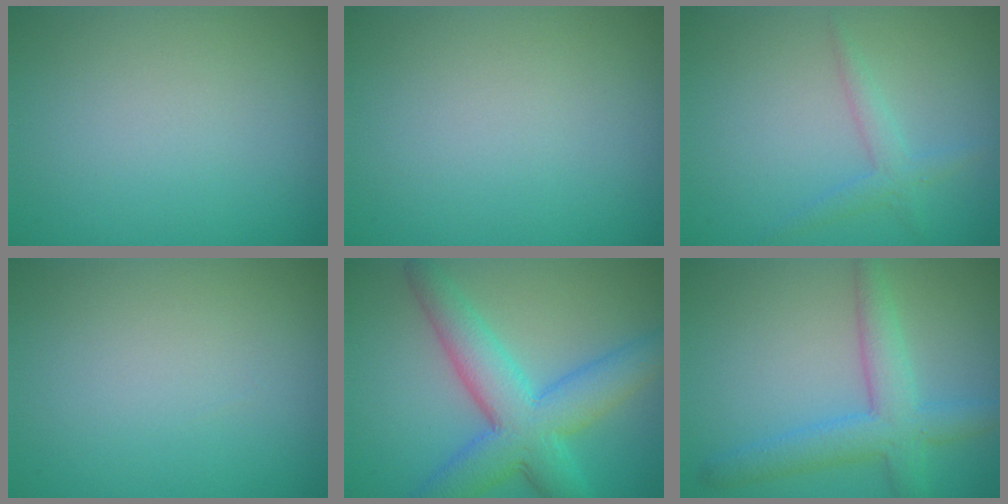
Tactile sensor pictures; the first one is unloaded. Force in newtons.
{"total": 0.0}
{"total": 1.8, "press": 1.8, "slide": 0.0}
{"total": 0.0}
{"total": 7.7, "press": 7.7, "slide": 0.2}
{"total": 4.6, "press": 4.6, "slide": 0.2}